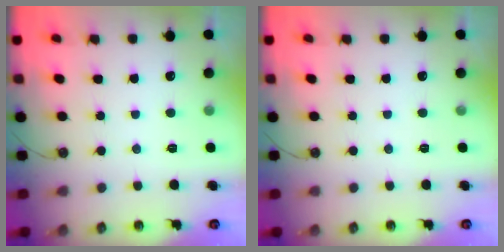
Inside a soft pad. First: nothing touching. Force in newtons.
{"total": 0.0}